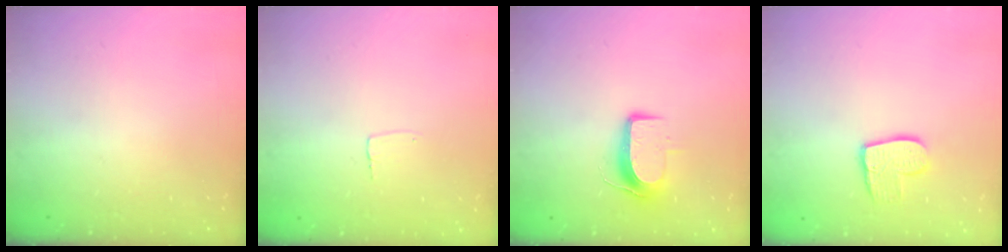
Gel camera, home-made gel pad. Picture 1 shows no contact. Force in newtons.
{"total": 2.6, "press": 2.6, "slide": 0.1}
{"total": 9.3, "press": 9.3, "slide": 1.1}
{"total": 10.0, "press": 10.0, "slide": 0.8}